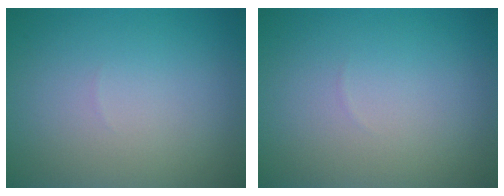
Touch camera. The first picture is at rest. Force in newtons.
{"total": 0.0}